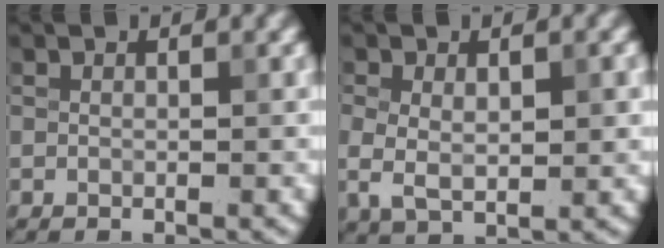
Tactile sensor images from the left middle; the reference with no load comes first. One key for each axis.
{"total": 4.5, "fx": 0.0, "fy": 2.5, "fz": 3.8, "tx": -0.075, "ty": -0.006, "tz": 0.001}